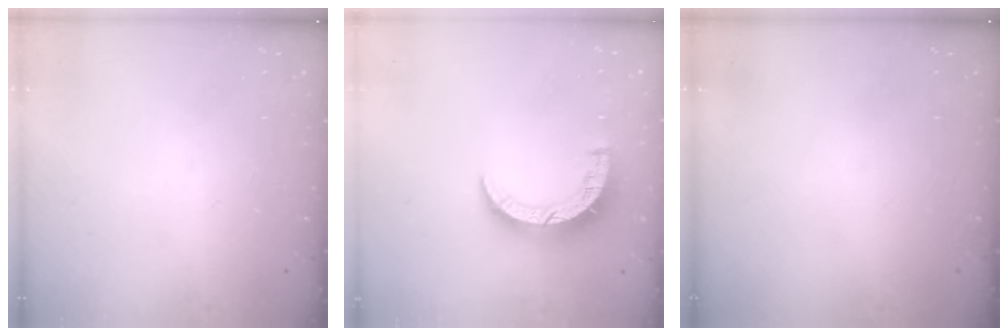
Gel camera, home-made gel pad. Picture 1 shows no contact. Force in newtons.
{"total": 7.9, "press": 7.8, "slide": 0.6}
{"total": 0.0}